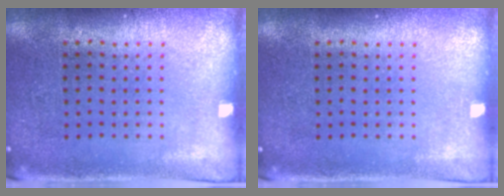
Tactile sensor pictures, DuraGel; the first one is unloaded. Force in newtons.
{"total": 0.0}